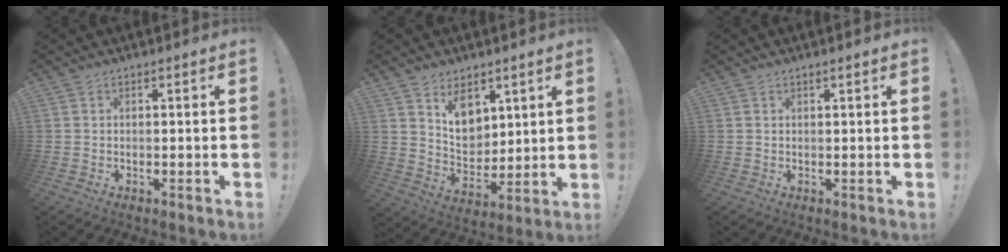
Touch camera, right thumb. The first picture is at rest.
{"total": 10.2, "force": [6.0, 7.2, 4.0], "torque": [-0.060, -0.040, 0.120]}
{"total": 1.0, "force": [0.7, -0.1, 0.8], "torque": [-0.015, 0.001, 0.011]}